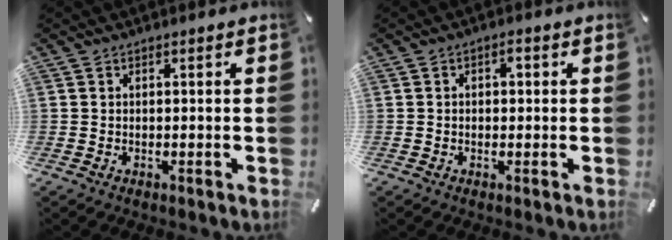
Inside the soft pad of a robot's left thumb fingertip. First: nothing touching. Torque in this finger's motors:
{"motor_torque": [-0.24, -0.23, -0.04, 0.02, 0.00]}